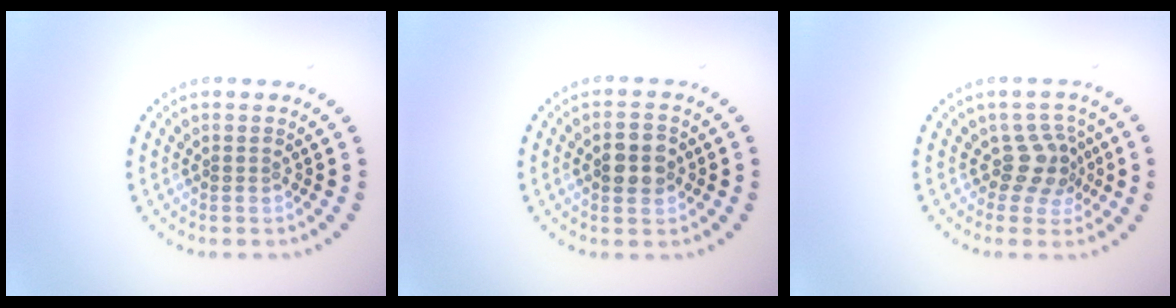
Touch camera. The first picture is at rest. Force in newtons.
{"total": 3.3, "press": 3.3, "slide": 0.1}
{"total": 2.9, "press": 2.2, "slide": 1.8}